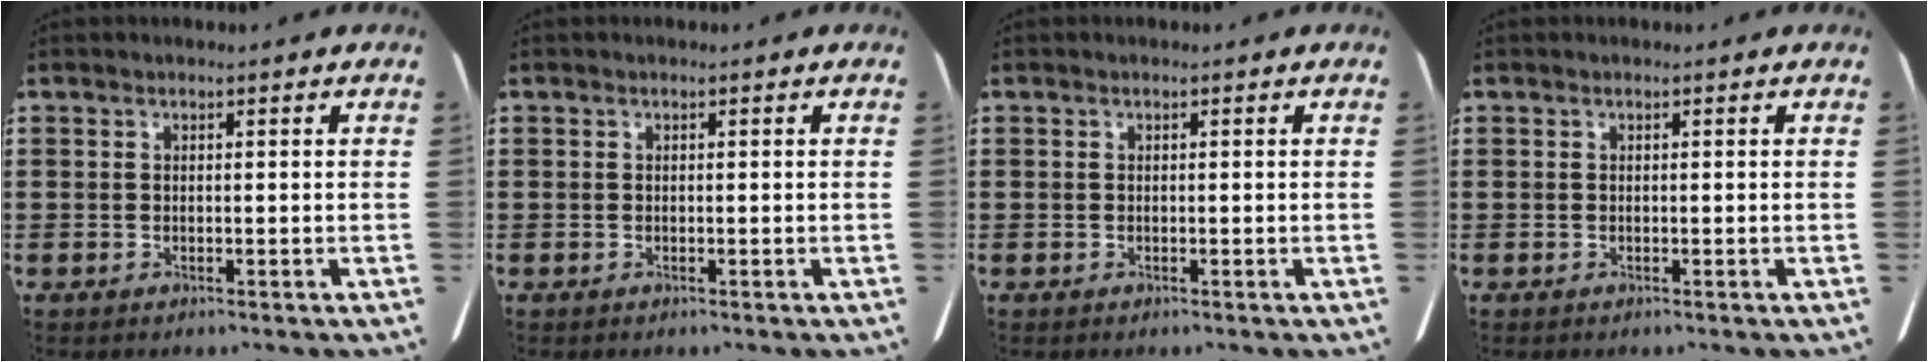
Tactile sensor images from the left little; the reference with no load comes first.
{"total": 0.0}
{"total": 0.0}
{"total": 0.0}